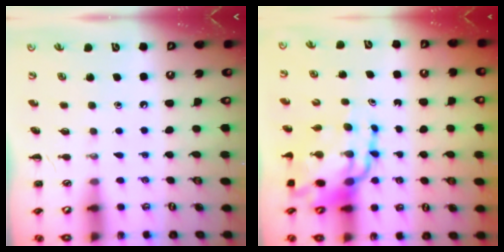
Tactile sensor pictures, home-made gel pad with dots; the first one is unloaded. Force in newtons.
{"total": 14.5, "press": 14.0, "slide": 3.7}